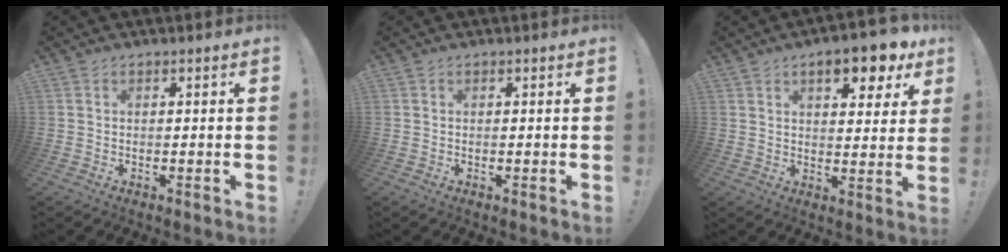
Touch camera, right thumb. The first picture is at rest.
{"total": 0.0}
{"total": 10.9, "force": [6.3, 4.0, 8.0], "torque": [-0.092, -0.035, 0.100]}